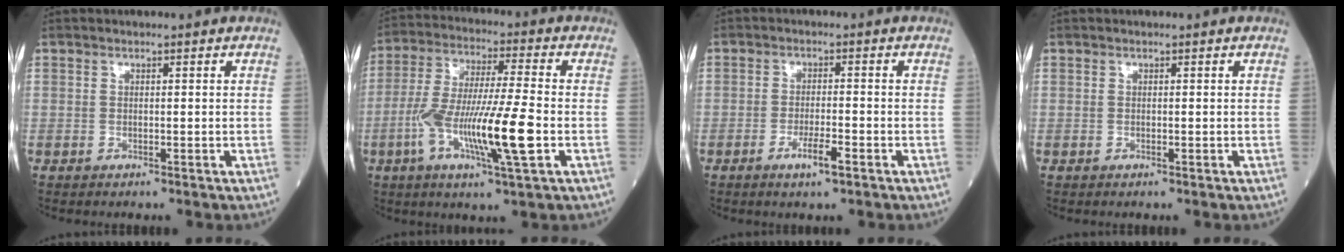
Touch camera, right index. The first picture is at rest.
{"total": 14.0, "force": [-3.8, 0.6, 13.4], "torque": [-0.263, -0.007, -0.073]}
{"total": 3.7, "force": [-1.9, 0.4, 3.1], "torque": [-0.058, -0.003, -0.034]}
{"total": 0.0}